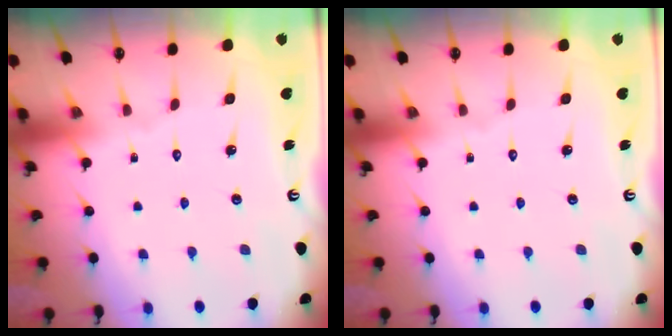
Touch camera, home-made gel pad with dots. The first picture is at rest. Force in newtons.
{"total": 0.0}